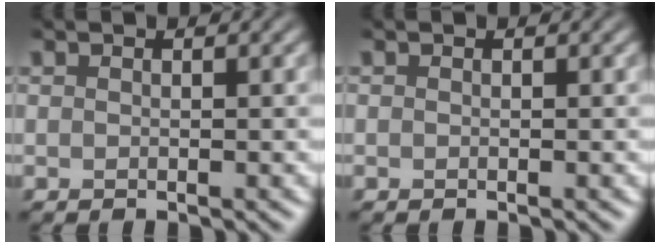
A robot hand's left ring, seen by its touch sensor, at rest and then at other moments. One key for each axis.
{"total": 0.0}